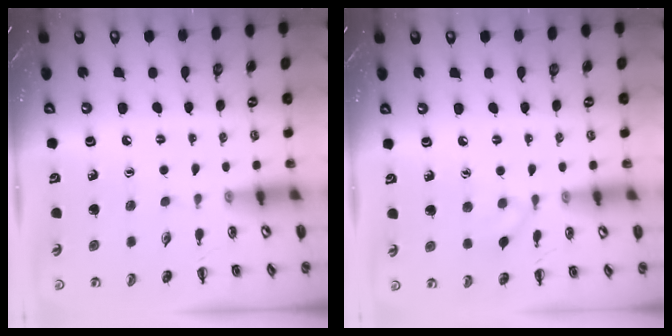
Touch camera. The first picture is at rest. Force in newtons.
{"total": 5.0, "press": 4.7, "slide": 1.6}